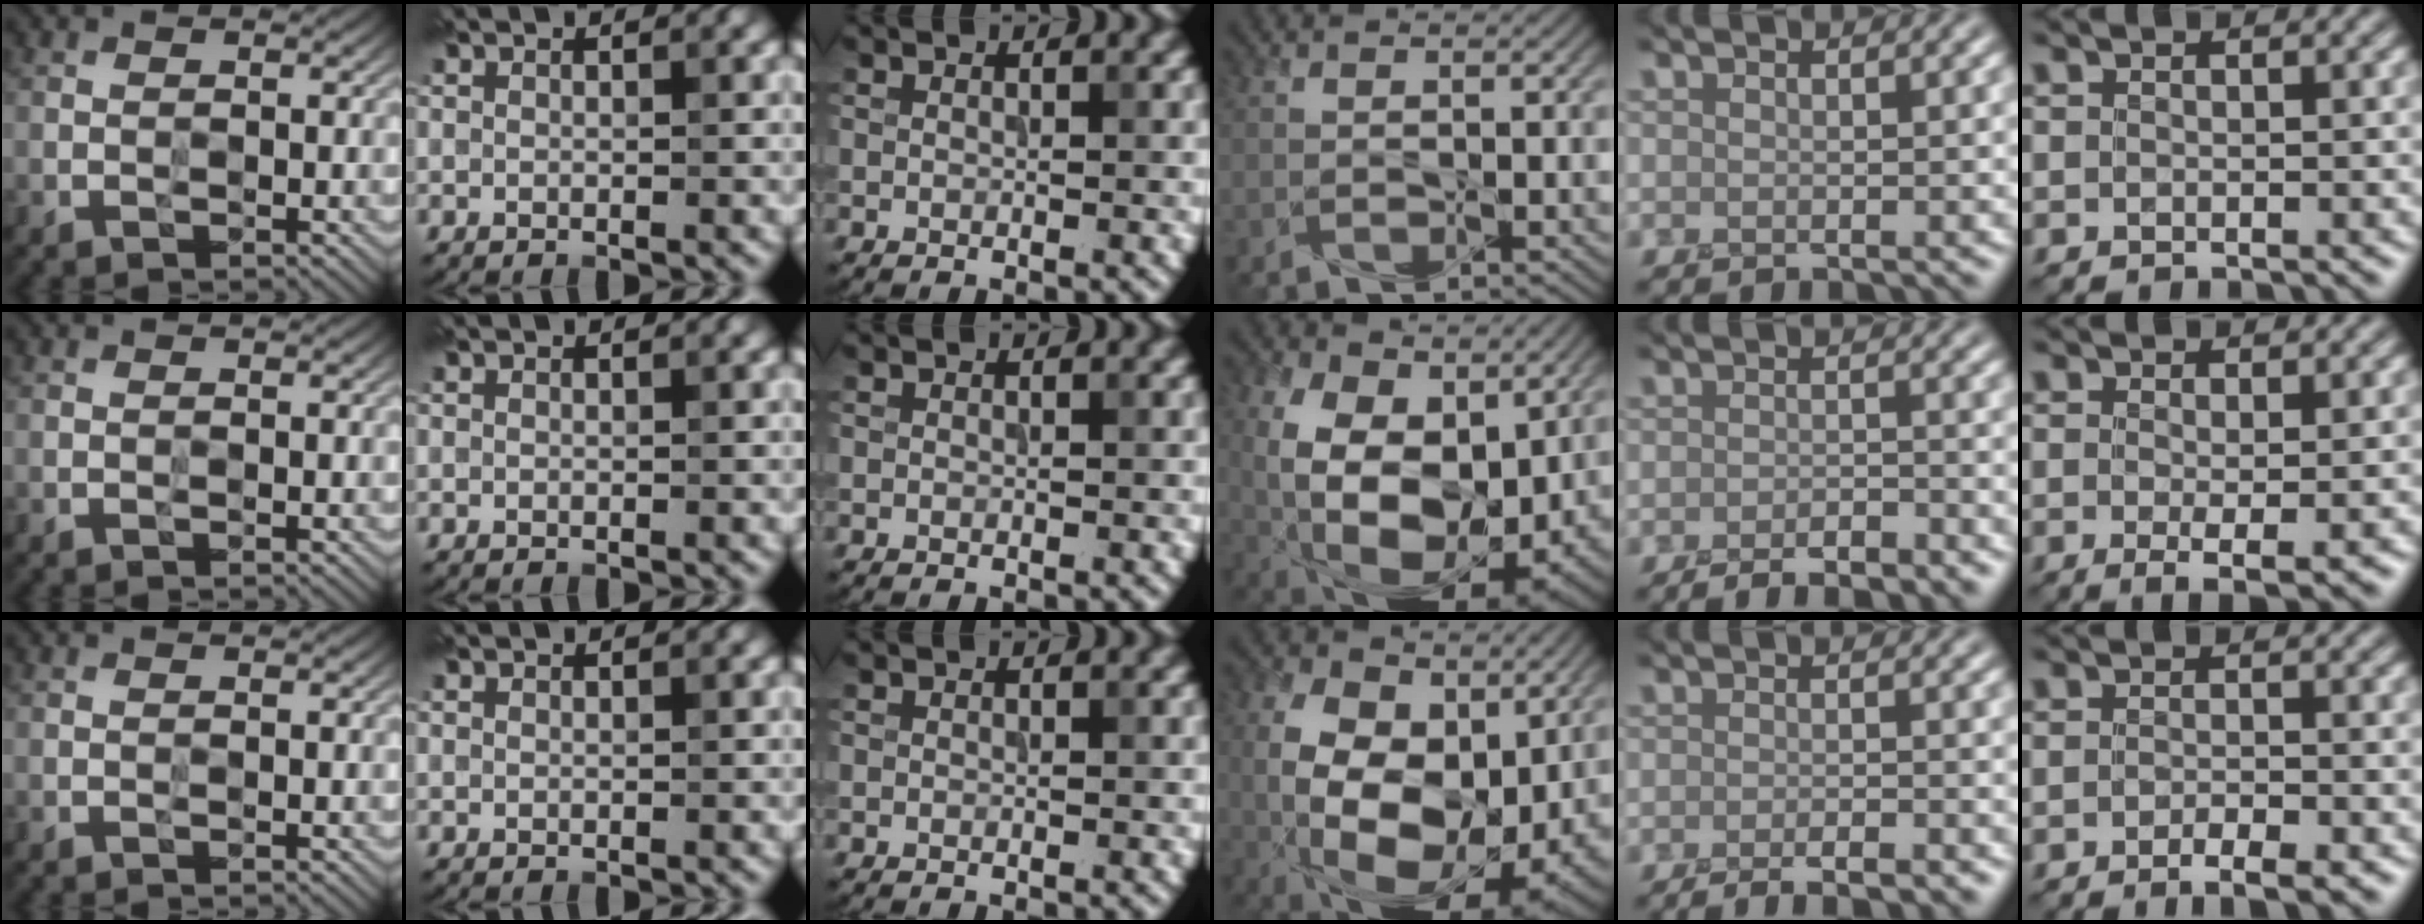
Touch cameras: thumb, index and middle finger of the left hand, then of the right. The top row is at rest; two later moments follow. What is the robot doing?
{"motion": "screw", "object": "toothpaste"}